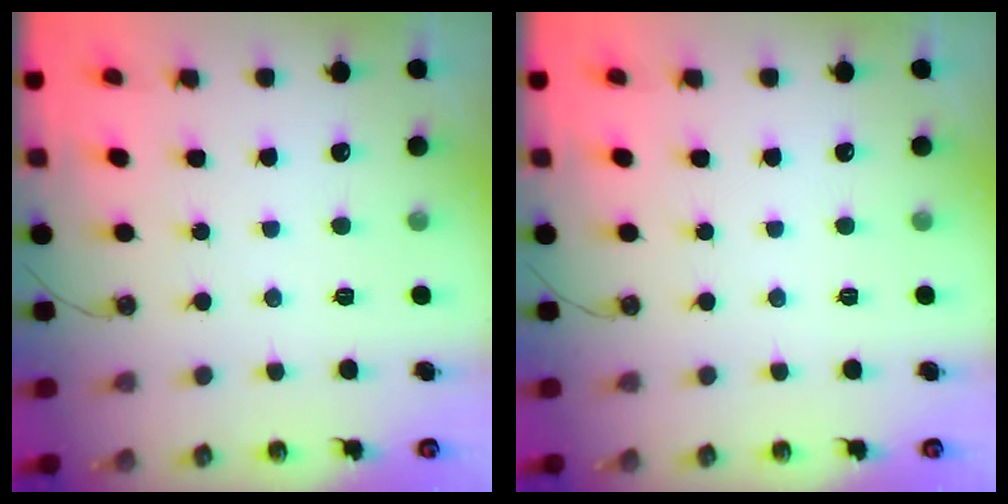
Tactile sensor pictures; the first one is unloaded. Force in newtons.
{"total": 0.0}